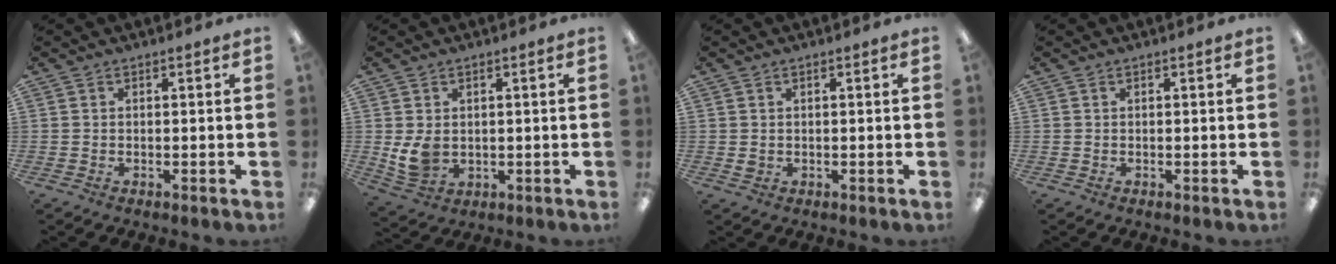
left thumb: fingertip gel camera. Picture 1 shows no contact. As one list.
[{"total": 5.8, "force": [0.9, 4.3, 3.7], "torque": [-0.073, -0.007, 0.017]}, {"total": 1.0, "force": [0.4, 0.8, 0.6], "torque": [-0.012, 0.004, 0.006]}, {"total": 0.0}]